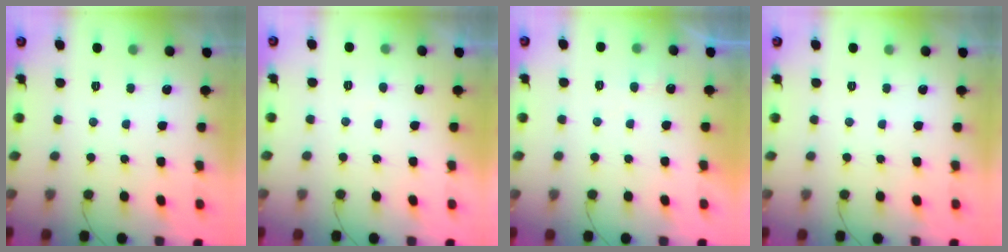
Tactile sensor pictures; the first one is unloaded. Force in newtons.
{"total": 2.7, "press": 2.7, "slide": 0.2}
{"total": 3.9, "press": 3.9, "slide": 0.2}
{"total": 0.0}